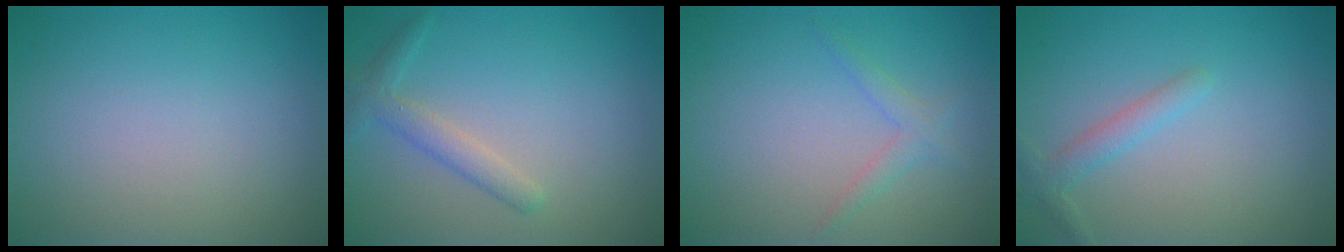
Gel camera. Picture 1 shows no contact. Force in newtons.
{"total": 2.2, "press": 2.2, "slide": 0.1}
{"total": 1.5, "press": 1.5, "slide": 0.1}
{"total": 1.7, "press": 1.7, "slide": 0.1}